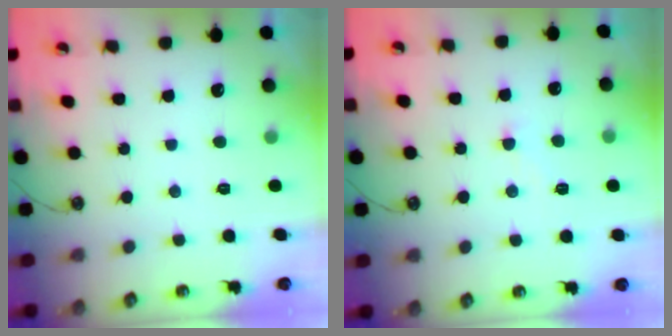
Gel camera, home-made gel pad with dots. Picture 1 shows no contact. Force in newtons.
{"total": 3.4, "press": 3.4, "slide": 0.4}